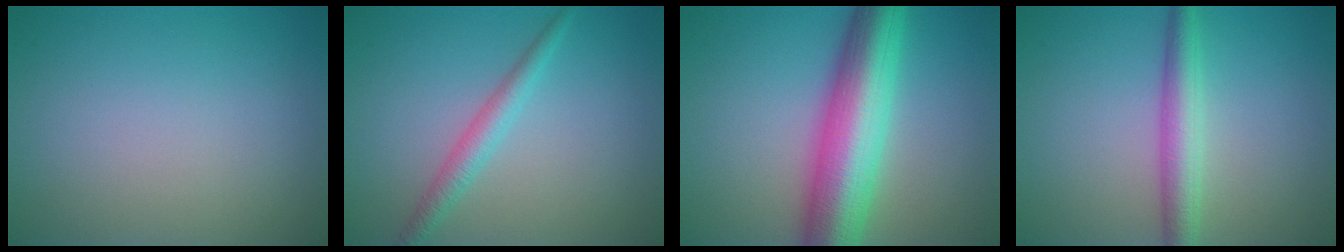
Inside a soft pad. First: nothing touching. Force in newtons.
{"total": 2.3, "press": 2.2, "slide": 0.1}
{"total": 10.3, "press": 10.3, "slide": 0.3}
{"total": 3.7, "press": 3.7, "slide": 0.0}